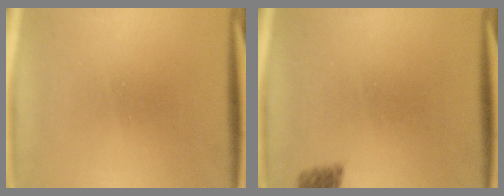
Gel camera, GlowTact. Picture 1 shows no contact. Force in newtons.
{"total": 2.7}